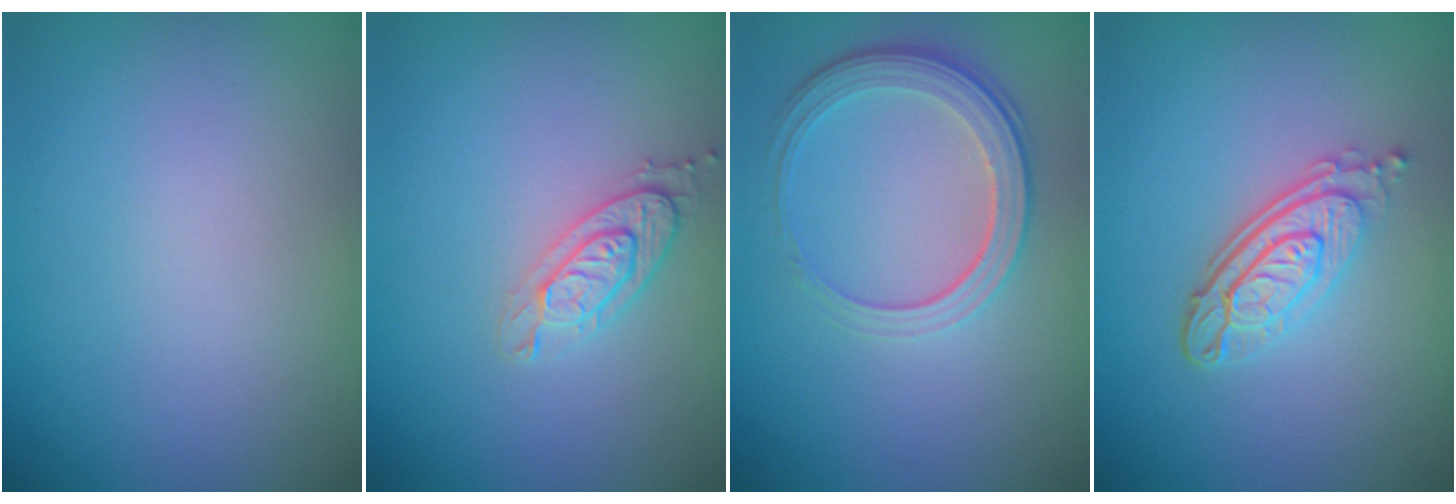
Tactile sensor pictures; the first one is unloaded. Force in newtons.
{"total": 2.1, "press": 2.0, "slide": 0.7}
{"total": 3.8, "press": 2.8, "slide": 2.6}
{"total": 4.2, "press": 3.0, "slide": 2.8}